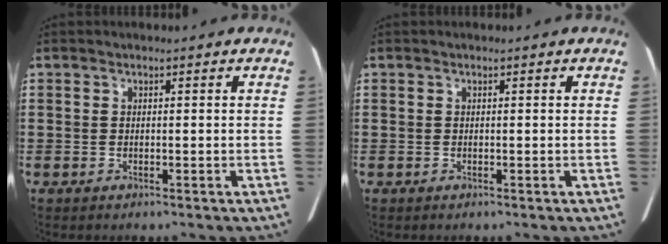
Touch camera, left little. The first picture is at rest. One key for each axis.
{"total": 0.0}